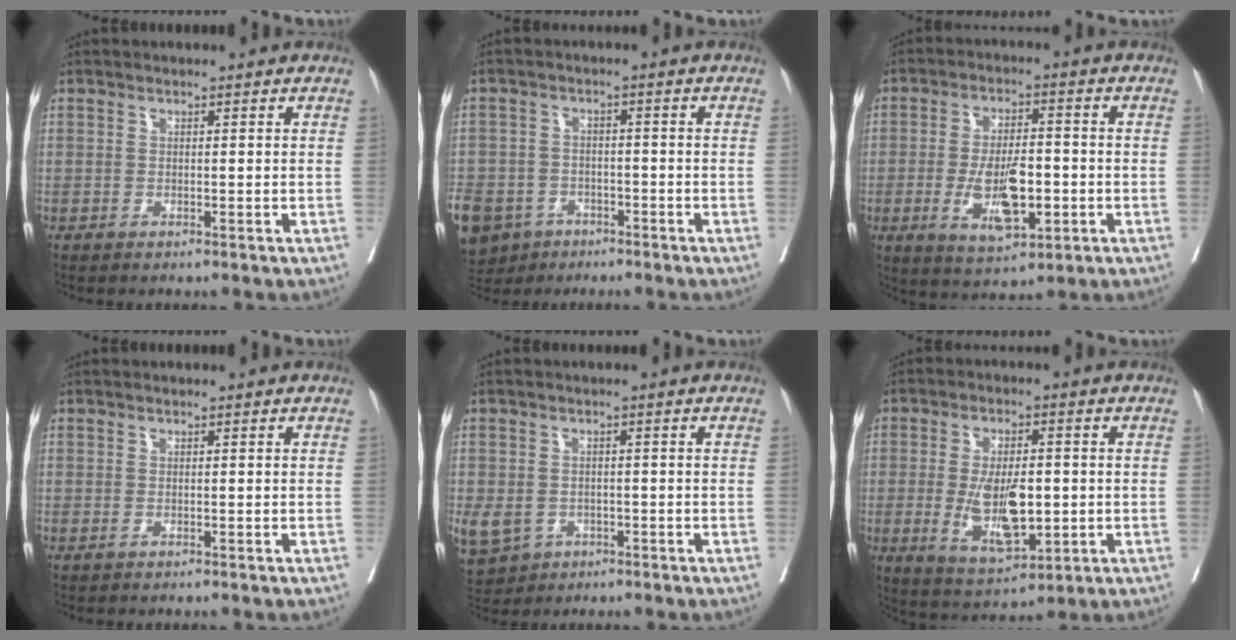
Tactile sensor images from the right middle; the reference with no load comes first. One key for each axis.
{"total": 12.9, "fx": -8.2, "fy": 9.0, "fz": 4.3, "tx": -0.145, "ty": -0.012, "tz": -0.126}
{"total": 9.7, "fx": -2.3, "fy": 3.5, "fz": 8.7, "tx": -0.163, "ty": -0.008, "tz": -0.030}
{"total": 0.0}
{"total": 13.5, "fx": -5.0, "fy": 11.4, "fz": 5.2, "tx": -0.189, "ty": -0.006, "tz": -0.067}
{"total": 10.4, "fx": -1.2, "fy": 4.0, "fz": 9.6, "tx": -0.183, "ty": -0.015, "tz": -0.009}